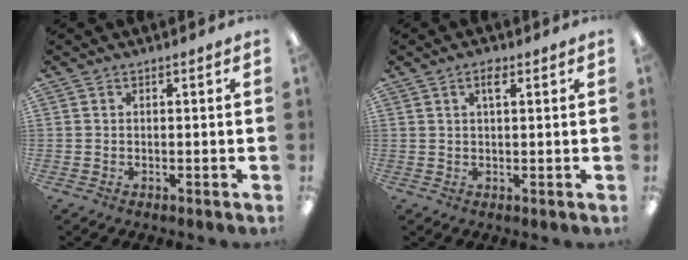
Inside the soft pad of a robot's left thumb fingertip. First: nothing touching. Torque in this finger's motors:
{"motor_torque": [-0.29, -0.14, -0.63, 0.07, 0.01]}